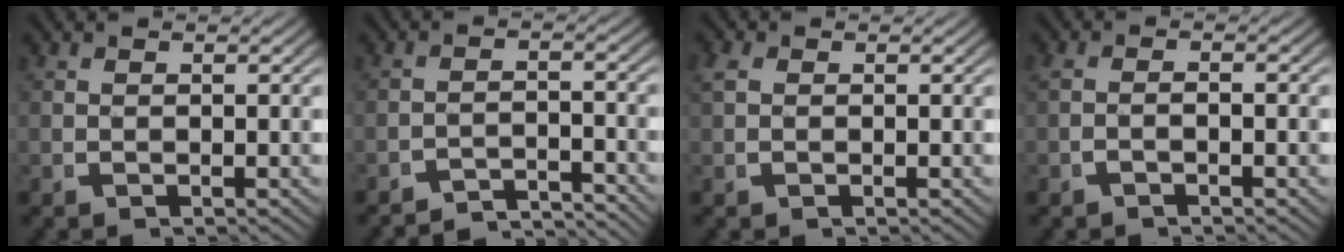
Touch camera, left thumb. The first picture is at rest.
{"total": 5.0, "force": [-4.7, 1.1, 1.1], "torque": [-0.002, -0.016, -0.079]}
{"total": 0.8, "force": [0.2, 0.7, 0.4], "torque": [-0.016, -0.004, 0.007]}
{"total": 1.1, "force": [-0.8, 0.5, 0.5], "torque": [-0.016, 0.001, -0.015]}